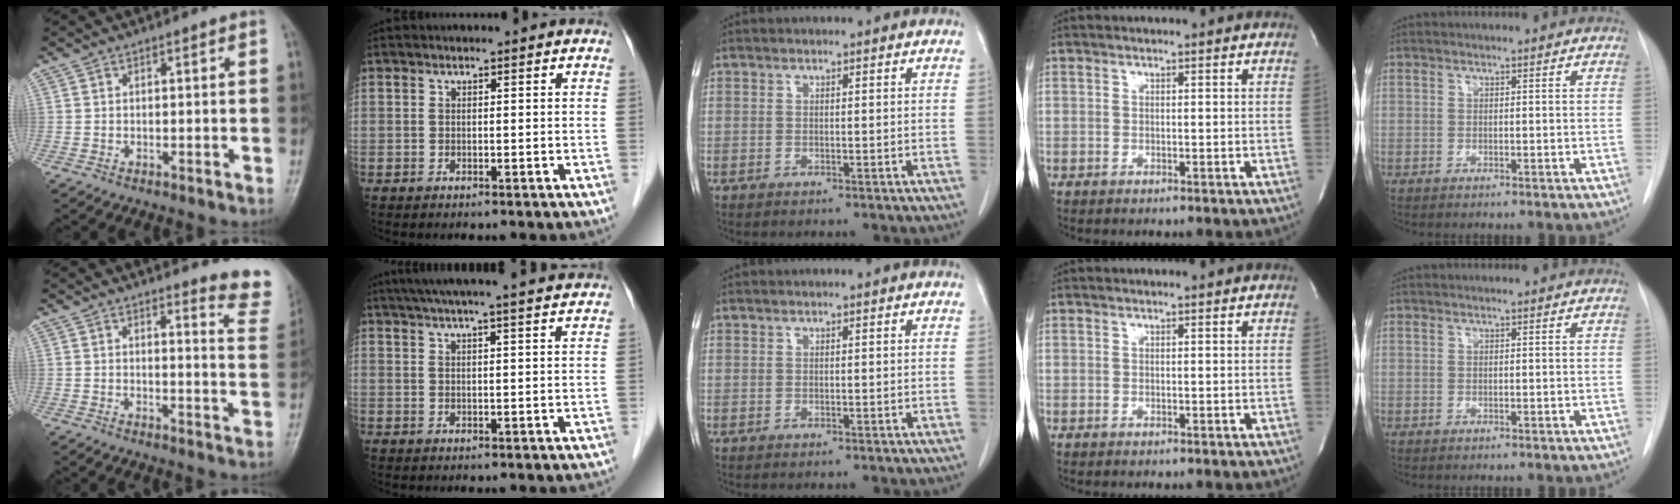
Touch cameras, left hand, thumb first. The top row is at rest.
{"thumb": {"total": 8.8, "force": [8.5, 1.1, 2.1], "torque": [0.005, -0.100, 0.072]}, "index": {"total": 14.8, "force": [13.0, -0.1, 7.2], "torque": [-0.119, 0.026, 0.167]}}